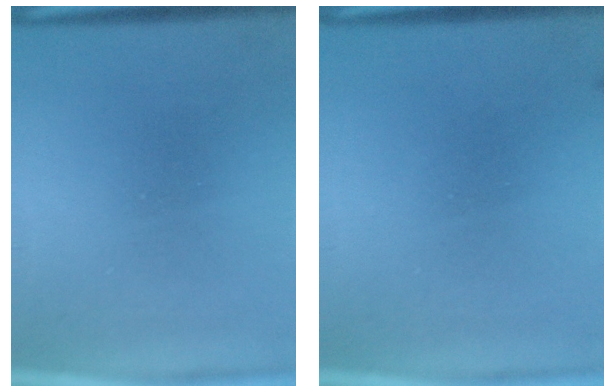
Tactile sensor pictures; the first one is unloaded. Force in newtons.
{"total": 0.6}